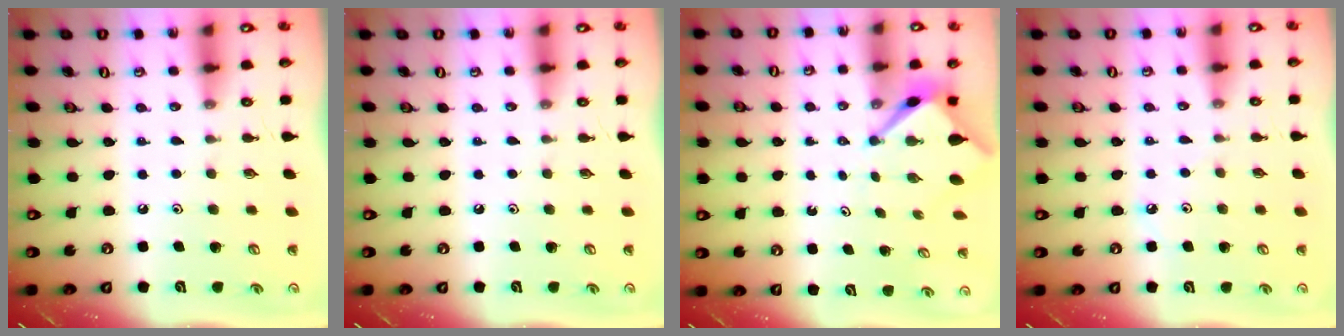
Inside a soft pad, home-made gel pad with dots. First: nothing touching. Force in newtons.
{"total": 0.0}
{"total": 3.2, "press": 3.2, "slide": 0.2}
{"total": 3.0, "press": 2.9, "slide": 0.4}